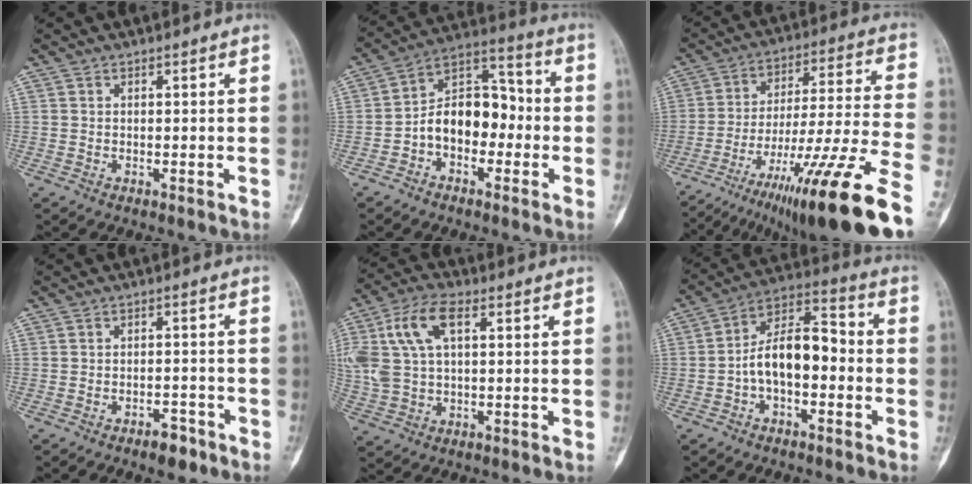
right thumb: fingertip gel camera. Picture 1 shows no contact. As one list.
[{"total": 12.5, "force": [-2.7, 8.4, 8.8], "torque": [-0.112, 0.052, -0.059]}, {"total": 26.7, "force": [-16.2, 2.4, 21.1], "torque": [-0.295, 0.052, -0.257]}, {"total": 3.8, "force": [-2.6, 1.7, 2.2], "torque": [-0.025, 0.017, -0.036]}, {"total": 13.0, "force": [3.5, 7.2, 10.2], "torque": [-0.226, 0.020, 0.069]}, {"total": 12.1, "force": [-2.2, 6.6, 9.9], "torque": [-0.155, 0.050, -0.050]}]